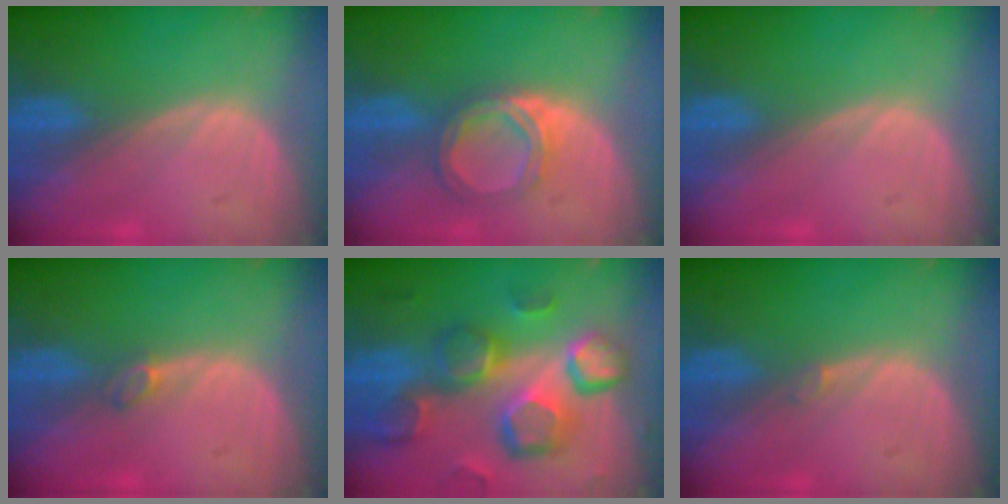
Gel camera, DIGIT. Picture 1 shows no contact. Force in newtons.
{"total": 4.8, "press": 4.8, "slide": 0.5}
{"total": 0.0}
{"total": 1.4, "press": 1.3, "slide": 0.3}
{"total": 13.0, "press": 11.4, "slide": 6.4}
{"total": 0.6, "press": 0.5, "slide": 0.3}